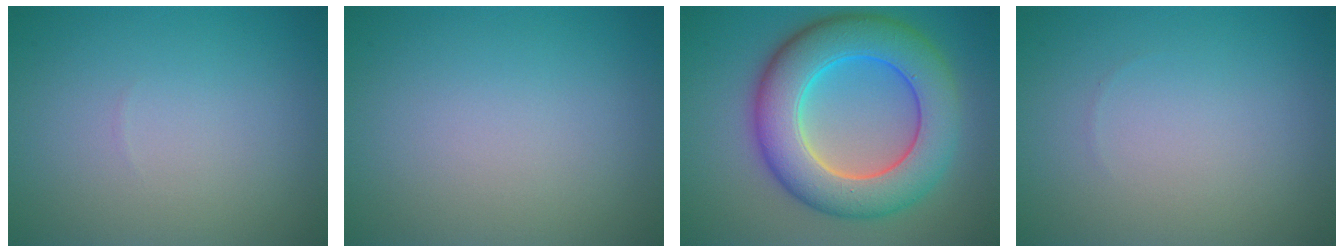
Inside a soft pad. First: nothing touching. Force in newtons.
{"total": 0.0}
{"total": 9.9, "press": 9.9, "slide": 0.5}
{"total": 0.0}